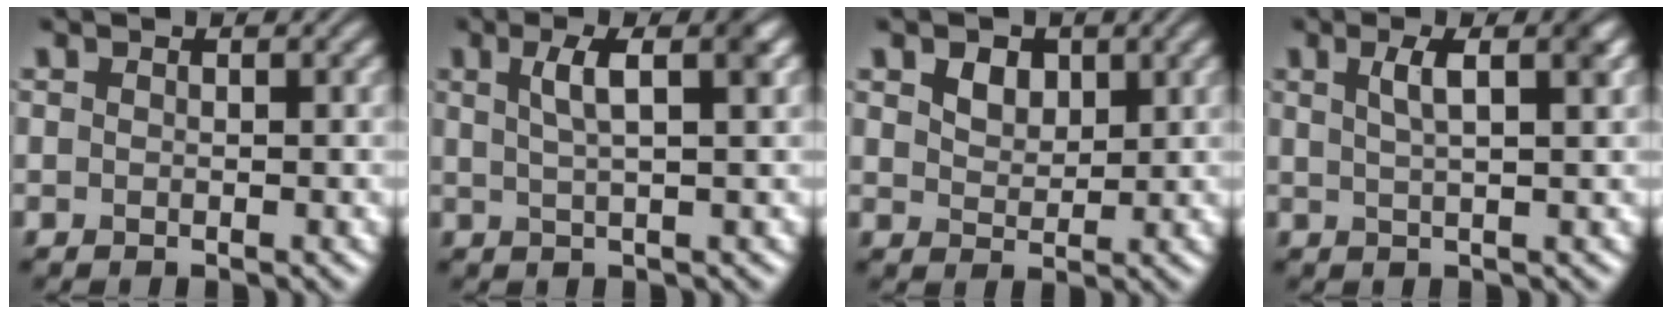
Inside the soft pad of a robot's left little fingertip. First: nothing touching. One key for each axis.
{"total": 3.9, "fx": 1.3, "fy": 1.0, "fz": 3.5, "tx": -0.049, "ty": 0.009, "tz": 0.020}
{"total": 2.3, "fx": 1.2, "fy": 1.5, "fz": 1.2, "tx": -0.026, "ty": -0.003, "tz": 0.020}
{"total": 3.5, "fx": 1.3, "fy": 1.0, "fz": 3.1, "tx": -0.038, "ty": 0.009, "tz": 0.018}